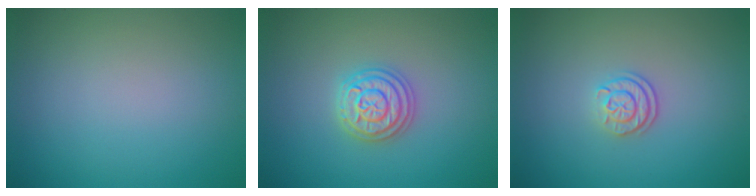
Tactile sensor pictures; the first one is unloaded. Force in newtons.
{"total": 3.6, "press": 3.6, "slide": 0.5}
{"total": 2.3, "press": 1.7, "slide": 1.5}